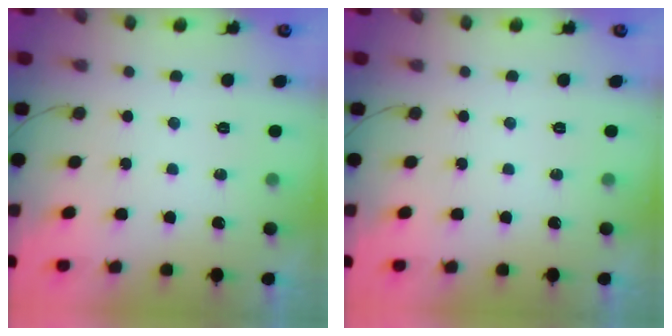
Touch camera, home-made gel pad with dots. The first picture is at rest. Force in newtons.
{"total": 0.0}